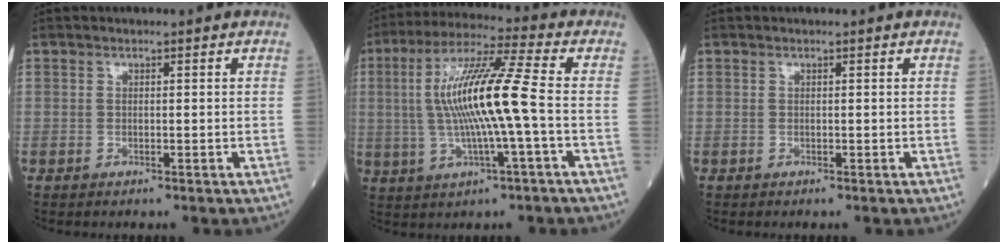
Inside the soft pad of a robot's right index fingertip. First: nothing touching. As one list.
[{"total": 13.6, "force": [-0.3, -0.1, 13.6], "torque": [-0.267, 0.012, -0.010]}, {"total": 0.0}]